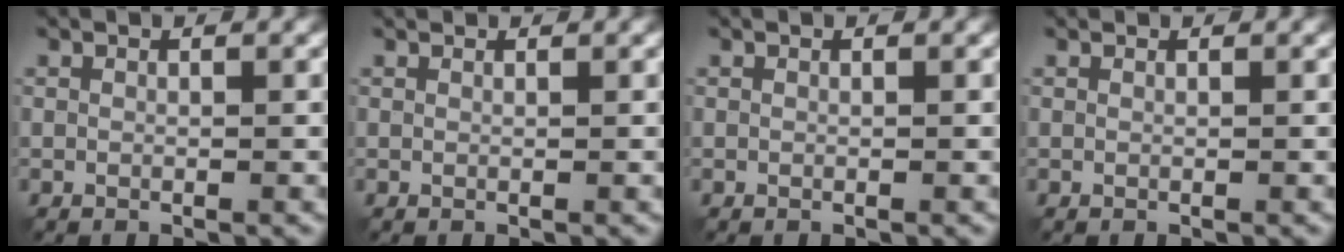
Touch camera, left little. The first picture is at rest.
{"total": 0.9, "force": [0.8, 0.1, 0.2], "torque": [-0.009, 0.002, 0.010]}
{"total": 0.0}
{"total": 0.5, "force": [0.5, 0.0, 0.1], "torque": [-0.004, 0.000, 0.006]}